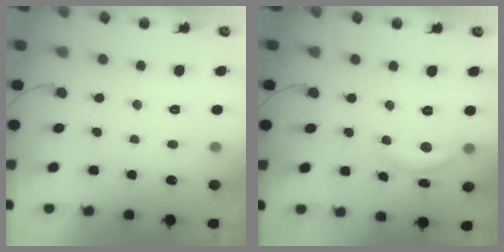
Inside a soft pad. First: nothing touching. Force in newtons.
{"total": 9.6, "press": 9.6, "slide": 0.4}